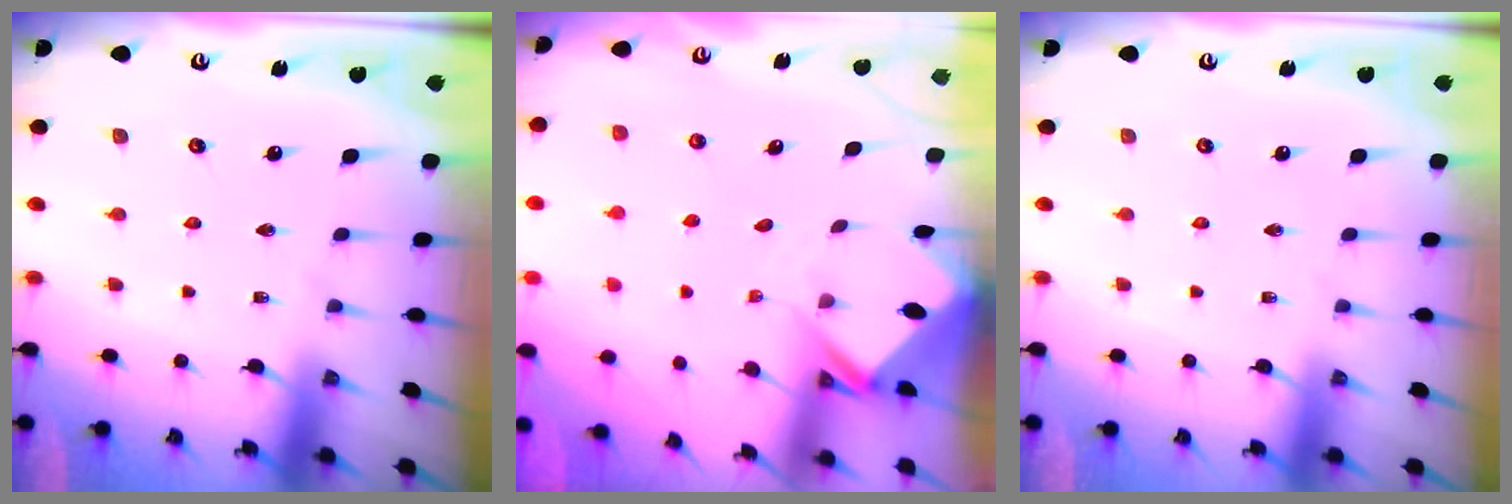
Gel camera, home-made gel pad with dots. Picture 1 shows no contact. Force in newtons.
{"total": 2.6, "press": 2.6, "slide": 0.2}
{"total": 0.0}